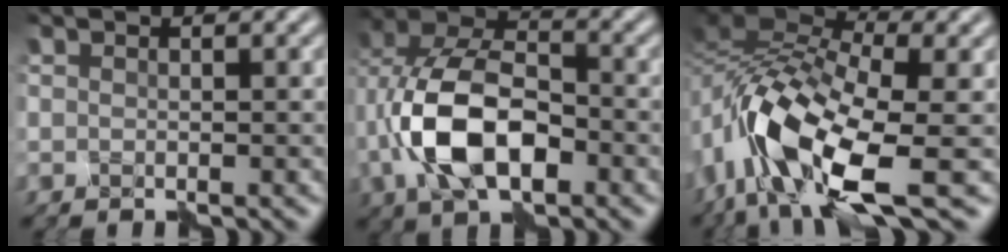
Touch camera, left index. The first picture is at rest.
{"total": 9.4, "force": [-2.8, 5.3, 7.2], "torque": [-0.162, 0.007, -0.060]}
{"total": 11.8, "force": [-5.3, 4.7, 9.5], "torque": [-0.189, 0.001, -0.110]}